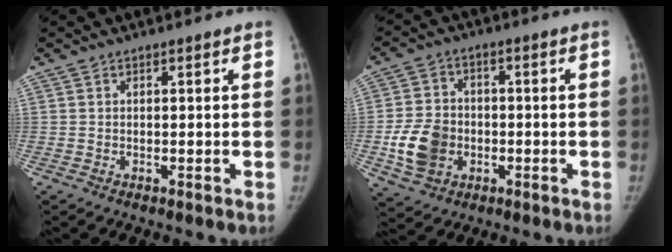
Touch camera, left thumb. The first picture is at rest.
{"total": 10.1, "force": [-2.4, 8.1, 5.6], "torque": [-0.088, 0.010, -0.041]}